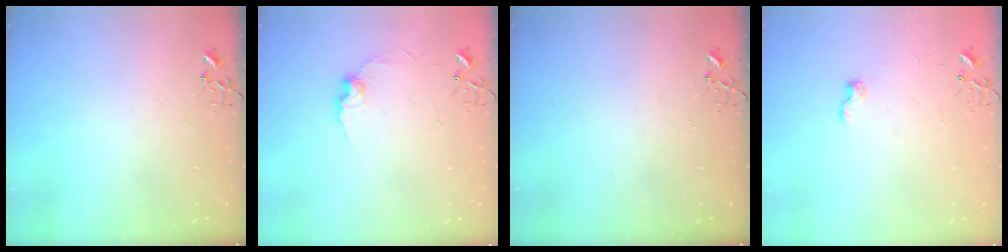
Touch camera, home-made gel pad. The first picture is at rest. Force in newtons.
{"total": 8.0, "press": 8.0, "slide": 0.5}
{"total": 0.0}
{"total": 6.2, "press": 6.1, "slide": 0.8}